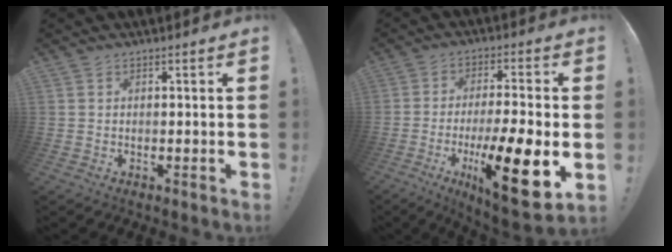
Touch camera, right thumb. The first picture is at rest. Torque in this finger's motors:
{"motor_torque": [0.41, 0.69, 1.52, -1.25, 0.50]}